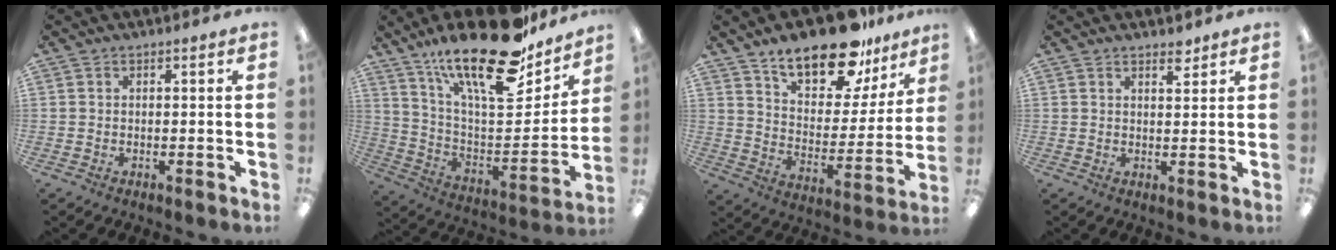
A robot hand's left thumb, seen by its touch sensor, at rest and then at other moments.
{"total": 26.0, "force": [18.8, 8.5, 15.9], "torque": [-0.249, -0.117, 0.314]}
{"total": 18.4, "force": [14.5, 7.2, 8.7], "torque": [-0.139, -0.094, 0.251]}
{"total": 2.9, "force": [2.5, 0.9, 1.1], "torque": [-0.001, -0.016, 0.040]}